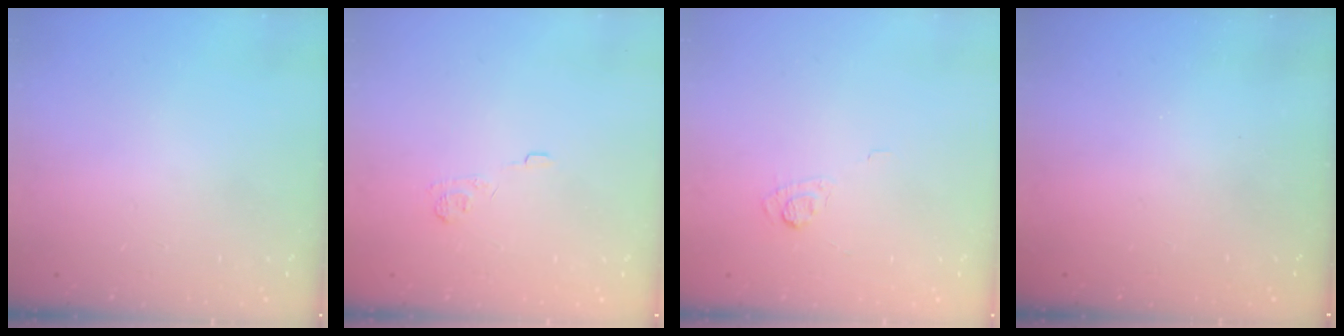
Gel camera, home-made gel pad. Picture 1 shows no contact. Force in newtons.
{"total": 3.5, "press": 3.2, "slide": 1.4}
{"total": 3.1, "press": 2.7, "slide": 1.4}
{"total": 1.8, "press": 1.6, "slide": 0.7}